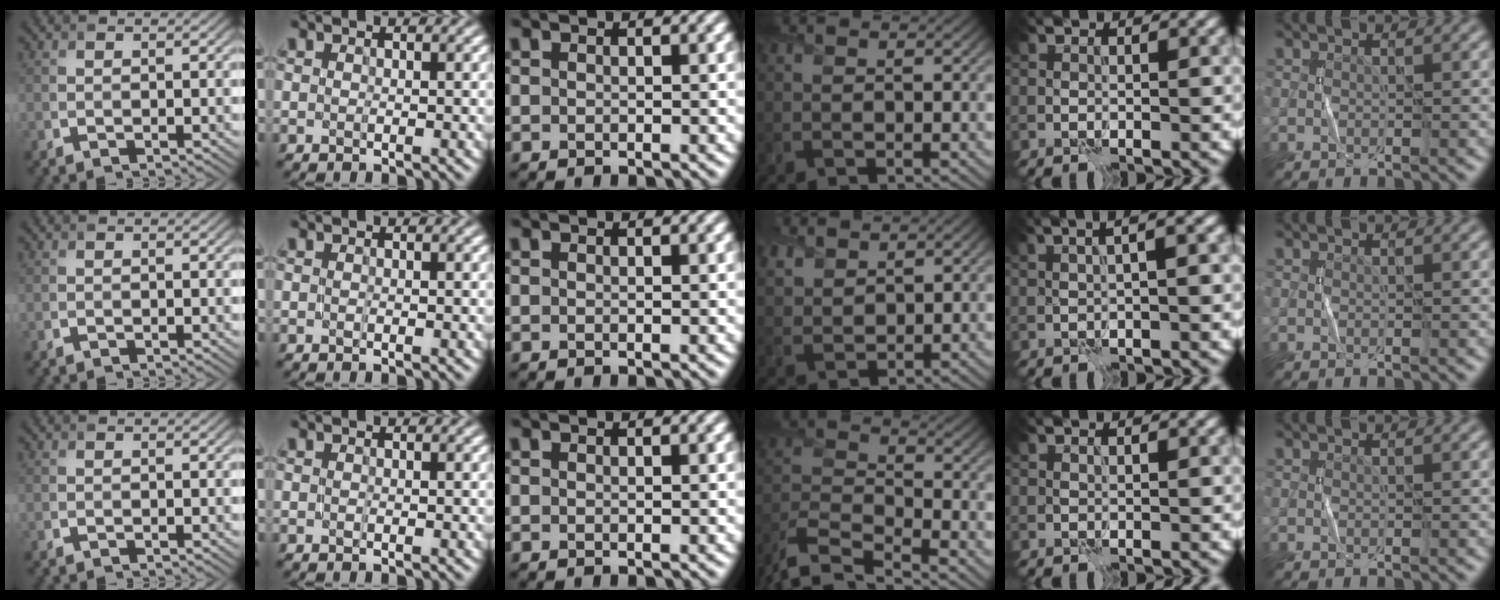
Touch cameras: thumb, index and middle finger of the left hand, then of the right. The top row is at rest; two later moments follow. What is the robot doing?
{"motion": "fold", "object": "shorts"}